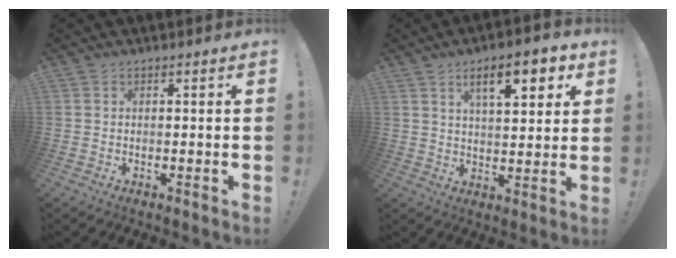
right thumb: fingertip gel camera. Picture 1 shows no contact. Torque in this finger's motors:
{"motor_torque": [-0.21, 0.59, 0.92, 0.43, 0.03]}